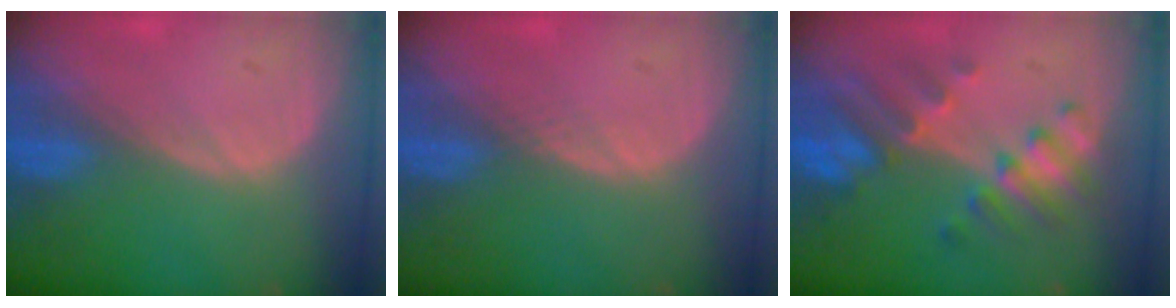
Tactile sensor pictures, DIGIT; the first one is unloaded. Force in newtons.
{"total": 0.7, "press": 0.6, "slide": 0.3}
{"total": 7.4, "press": 7.2, "slide": 1.9}